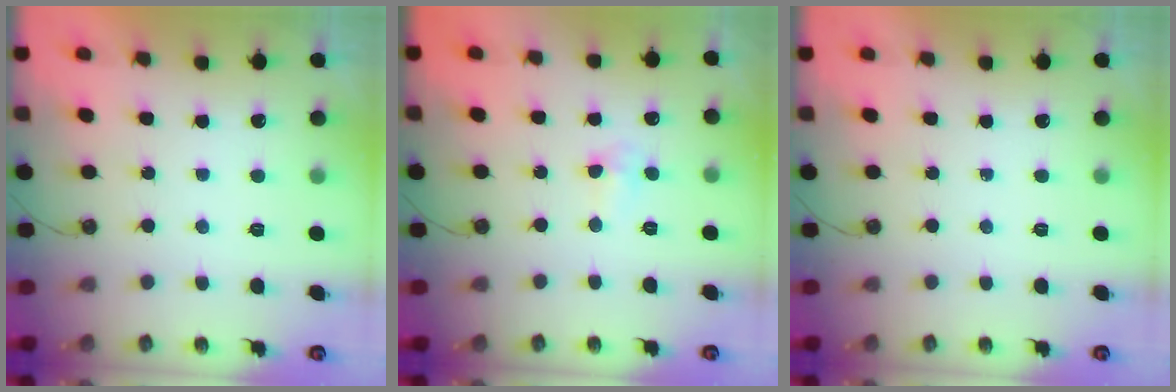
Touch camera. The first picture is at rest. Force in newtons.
{"total": 4.3, "press": 2.6, "slide": 3.4}
{"total": 0.0}